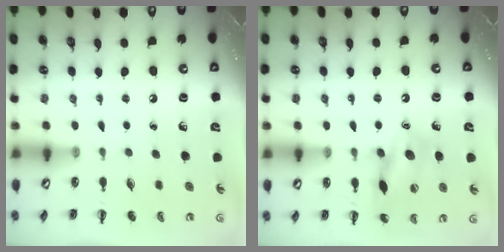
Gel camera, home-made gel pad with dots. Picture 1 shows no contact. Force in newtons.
{"total": 13.3, "press": 13.1, "slide": 2.3}